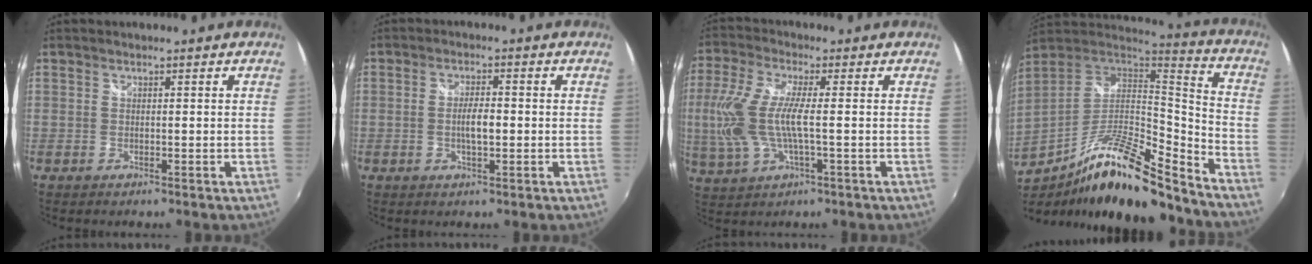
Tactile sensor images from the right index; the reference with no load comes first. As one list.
[{"total": 4.1, "force": [-0.5, 1.2, 3.9], "torque": [-0.071, 0.000, -0.010]}, {"total": 11.9, "force": [-1.0, 3.5, 11.3], "torque": [-0.242, -0.005, -0.015]}, {"total": 22.8, "force": [-16.1, 3.8, 15.6], "torque": [-0.269, -0.028, -0.278]}]